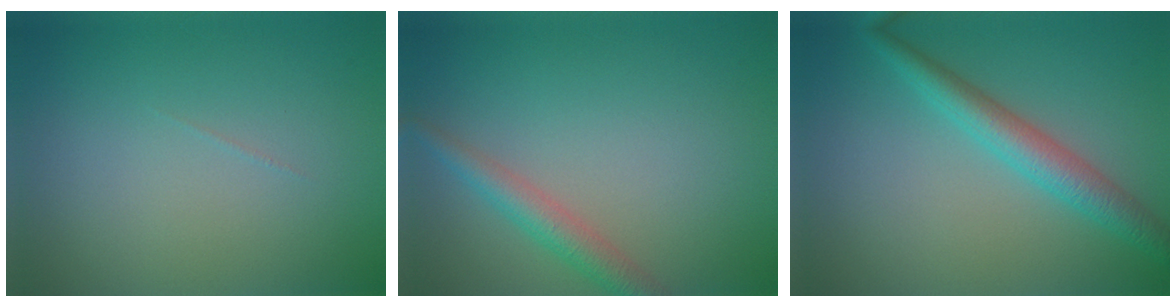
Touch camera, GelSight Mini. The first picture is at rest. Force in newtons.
{"total": 2.8, "press": 2.8, "slide": 0.2}
{"total": 3.7, "press": 3.7, "slide": 0.1}